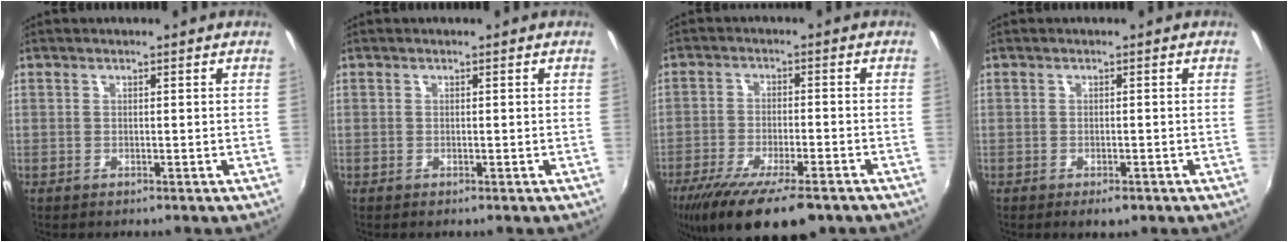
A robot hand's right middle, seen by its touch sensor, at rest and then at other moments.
{"total": 0.0}
{"total": 15.8, "force": [-11.1, 4.4, 10.4], "torque": [-0.207, -0.051, -0.180]}
{"total": 2.6, "force": [-1.6, 1.2, 1.6], "torque": [-0.031, -0.012, -0.024]}